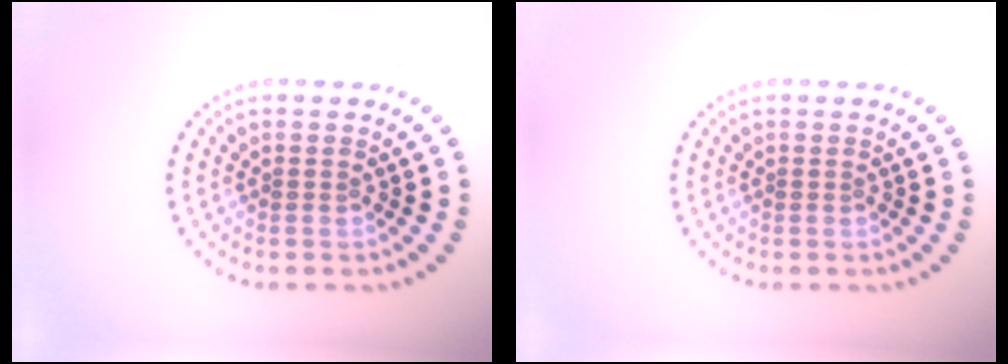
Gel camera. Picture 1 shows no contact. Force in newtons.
{"total": 0.0}